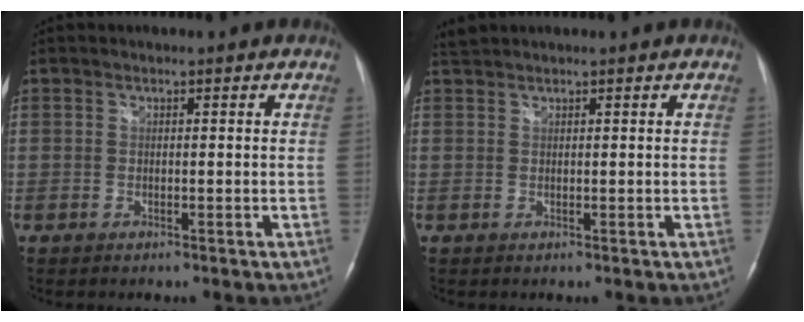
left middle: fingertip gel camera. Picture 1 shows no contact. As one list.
[{"total": 1.3, "force": [1.3, 0.0, 0.0], "torque": [-0.009, 0.015, 0.032]}]